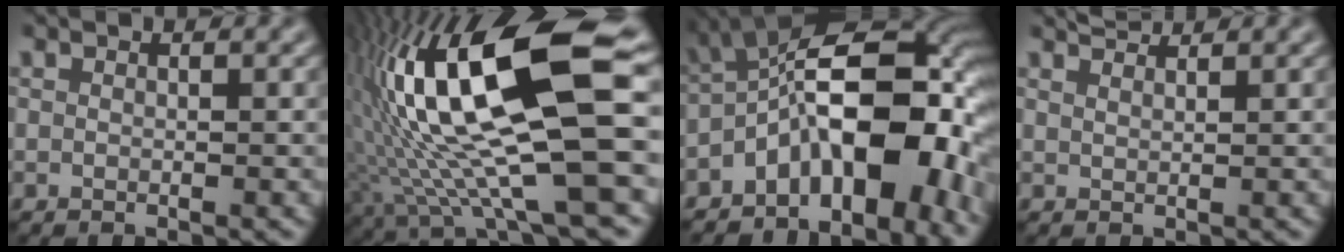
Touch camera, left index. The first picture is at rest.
{"total": 17.5, "force": [2.7, 4.8, 16.6], "torque": [-0.325, 0.015, 0.055]}
{"total": 13.5, "force": [-4.0, 7.1, 10.7], "torque": [-0.144, 0.015, -0.080]}
{"total": 2.0, "force": [1.9, 0.4, 0.6], "torque": [-0.007, 0.003, 0.026]}